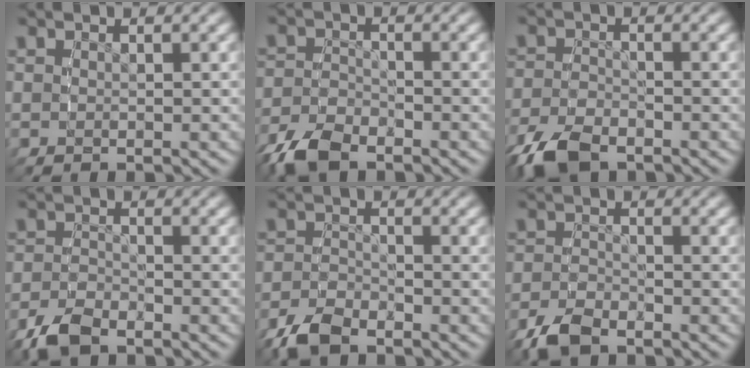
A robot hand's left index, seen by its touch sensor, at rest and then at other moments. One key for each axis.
{"total": 3.7, "fx": -2.9, "fy": 1.7, "fz": 1.7, "tx": -0.036, "ty": -0.008, "tz": -0.050}
{"total": 3.8, "fx": -3.0, "fy": 1.5, "fz": 1.8, "tx": -0.039, "ty": -0.012, "tz": -0.049}
{"total": 2.8, "fx": -2.4, "fy": 1.0, "fz": 1.2, "tx": -0.026, "ty": -0.005, "tz": -0.042}
{"total": 3.0, "fx": -2.5, "fy": 1.2, "fz": 1.2, "tx": -0.025, "ty": -0.004, "tz": -0.046}
{"total": 2.7, "fx": -2.3, "fy": 0.9, "fz": 1.1, "tx": -0.025, "ty": -0.005, "tz": -0.041}